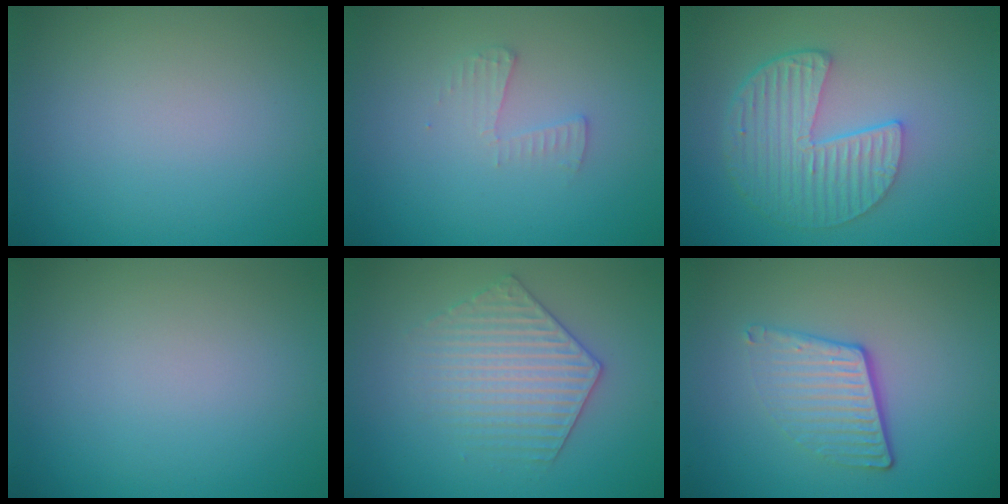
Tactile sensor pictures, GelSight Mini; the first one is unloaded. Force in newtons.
{"total": 1.4, "press": 1.4, "slide": 0.1}
{"total": 5.4, "press": 4.0, "slide": 3.7}
{"total": 0.0}
{"total": 3.5, "press": 3.4, "slide": 0.7}
{"total": 3.9, "press": 2.7, "slide": 2.8}